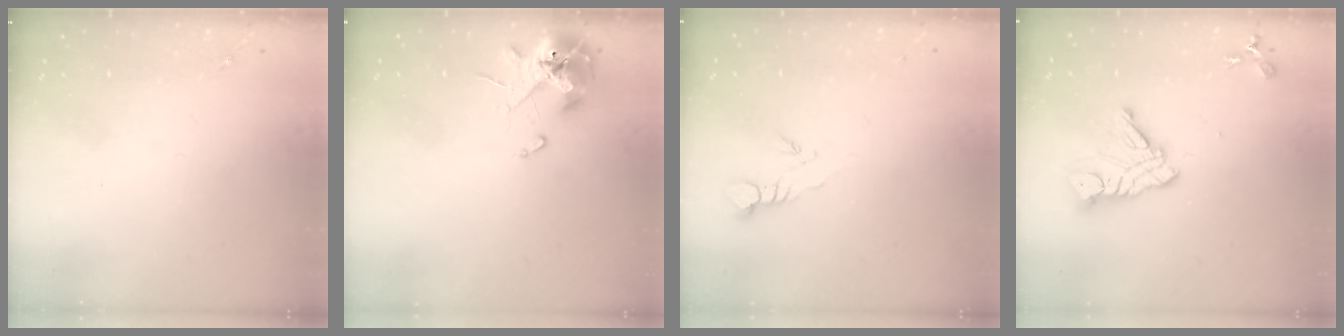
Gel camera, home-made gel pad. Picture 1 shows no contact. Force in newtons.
{"total": 13.0, "press": 12.8, "slide": 1.8}
{"total": 3.7, "press": 3.7, "slide": 0.3}
{"total": 12.8, "press": 12.7, "slide": 1.0}